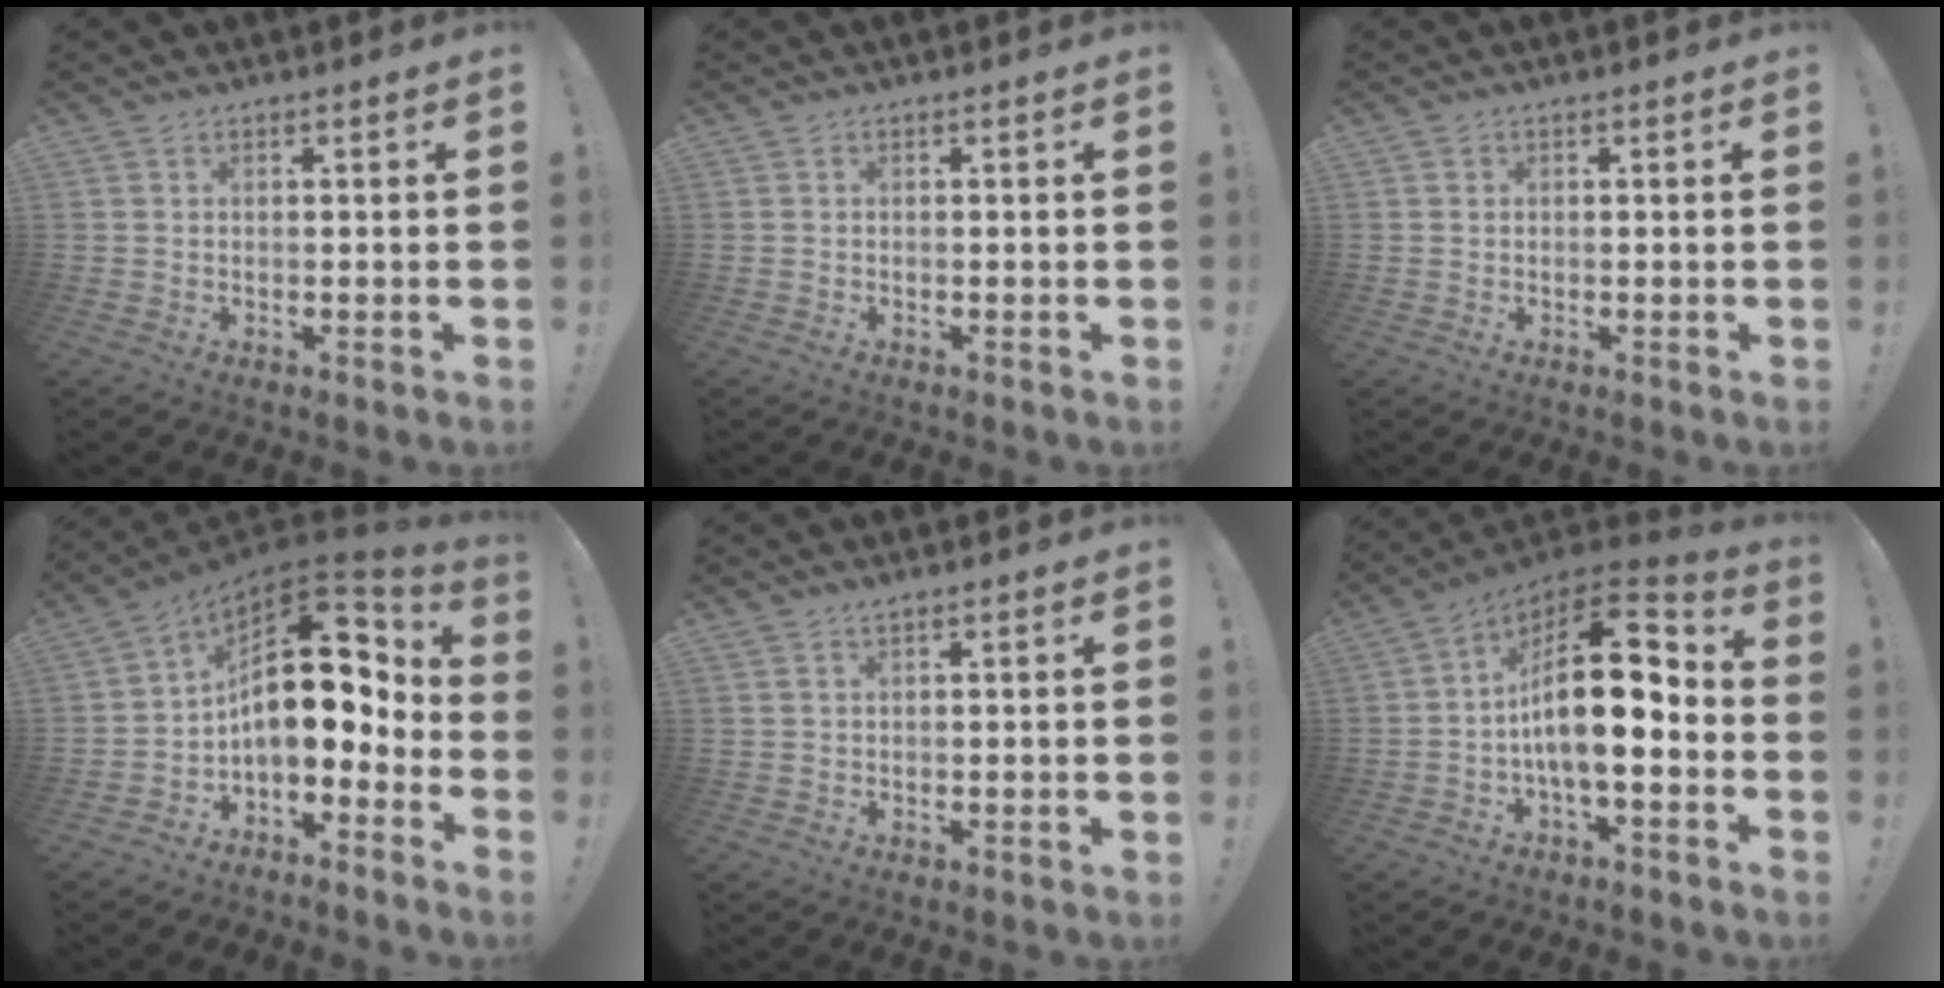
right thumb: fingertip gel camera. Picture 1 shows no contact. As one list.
[{"total": 0.0}, {"total": 0.6, "force": [0.2, 0.5, 0.0], "torque": [0.003, 0.000, 0.003]}, {"total": 17.5, "force": [1.8, 9.9, 14.4], "torque": [-0.233, -0.010, 0.032]}, {"total": 1.2, "force": [0.8, -0.1, 1.0], "torque": [-0.027, 0.003, 0.015]}, {"total": 18.9, "force": [-0.2, 8.3, 17.0], "torque": [-0.283, 0.011, -0.001]}]